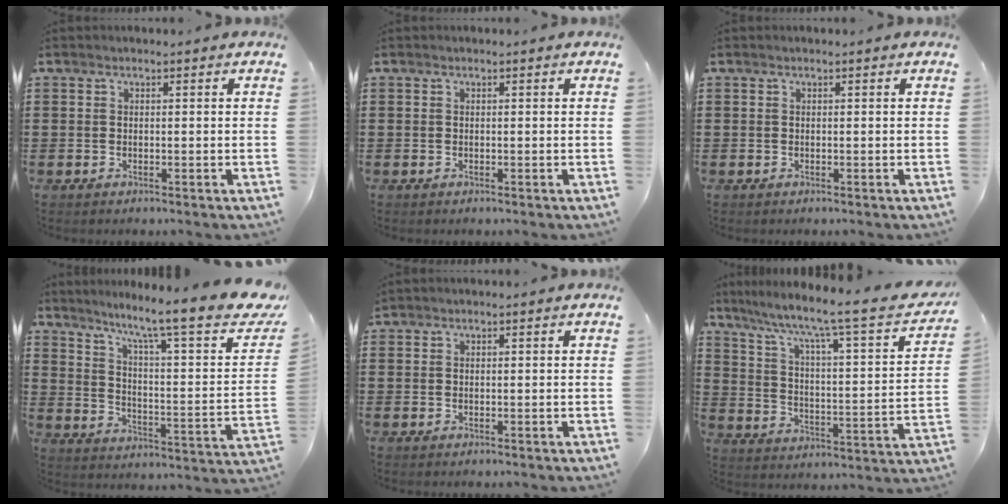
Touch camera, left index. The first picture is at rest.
{"total": 0.0}
{"total": 0.0}
{"total": 10.0, "force": [7.3, 0.3, 6.8], "torque": [-0.133, -0.062, 0.106]}
{"total": 0.0}
{"total": 6.4, "force": [4.5, 0.2, 4.6], "torque": [-0.108, -0.045, 0.061]}